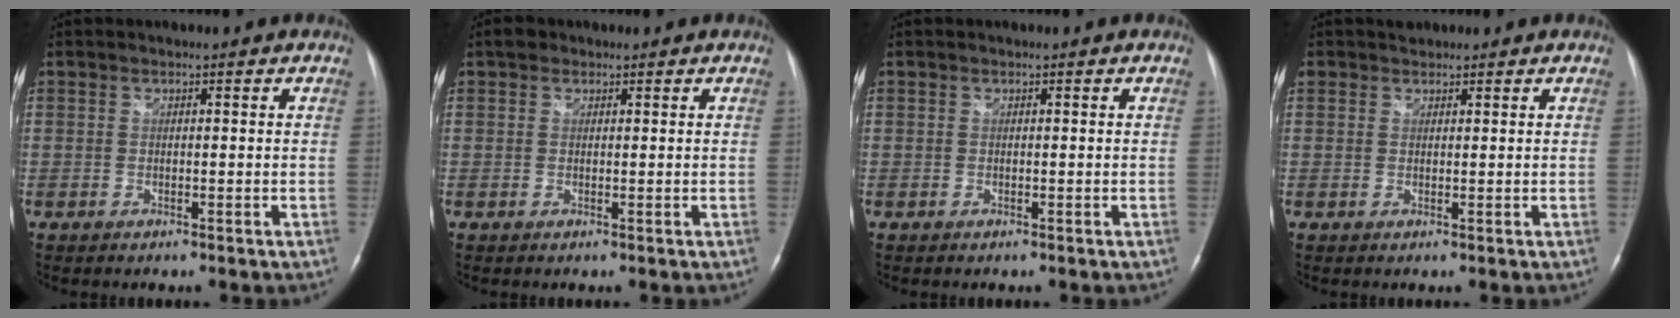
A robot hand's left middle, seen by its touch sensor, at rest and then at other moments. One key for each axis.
{"total": 1.4, "fx": 0.9, "fy": 1.1, "fz": 0.4, "tx": -0.007, "ty": 0.008, "tz": 0.010}
{"total": 0.0}
{"total": 1.7, "fx": 1.3, "fy": 1.1, "fz": -0.1, "tx": 0.003, "ty": 0.008, "tz": 0.020}